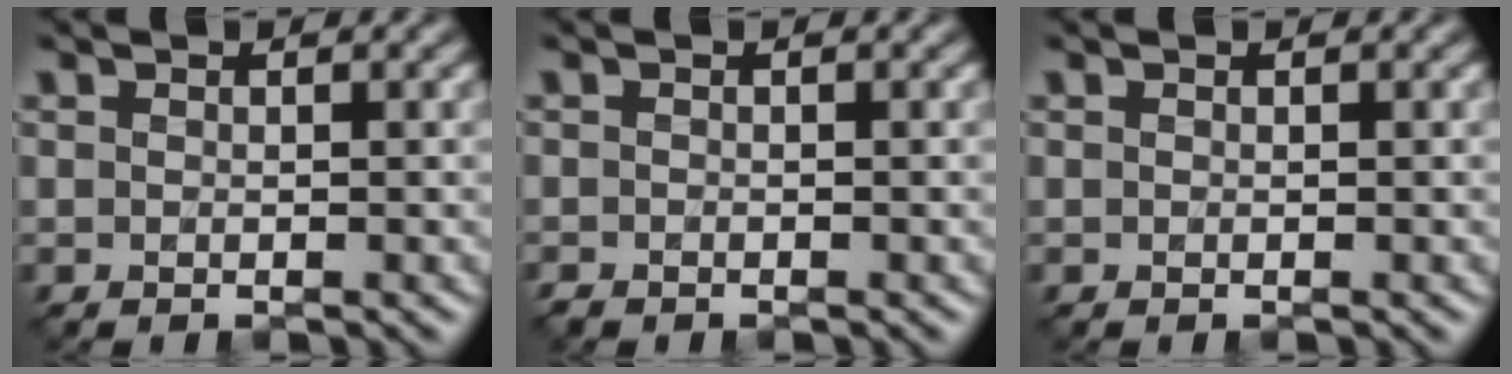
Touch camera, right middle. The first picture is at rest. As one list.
[{"total": 0.6, "force": [-0.6, 0.1, -0.1], "torque": [0.002, -0.004, -0.010]}, {"total": 0.0}]